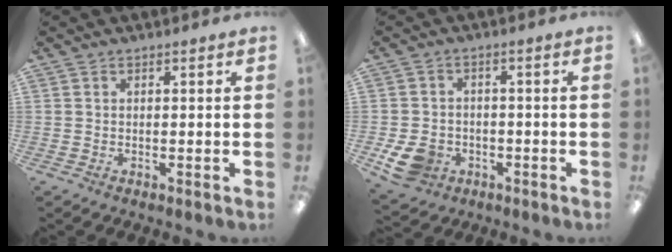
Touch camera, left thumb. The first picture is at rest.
{"total": 7.1, "force": [-3.2, 5.4, 3.2], "torque": [-0.074, 0.016, -0.055]}